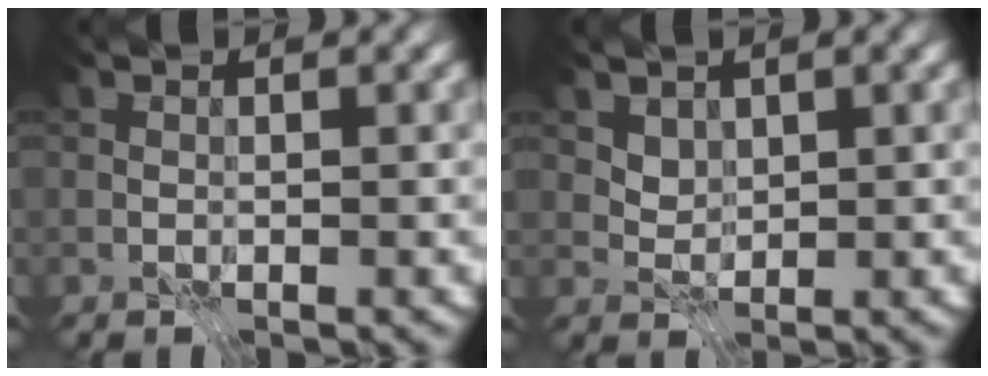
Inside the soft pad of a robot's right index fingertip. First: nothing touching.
{"total": 2.0, "force": [1.2, 1.4, 0.7], "torque": [-0.021, -0.014, 0.038]}